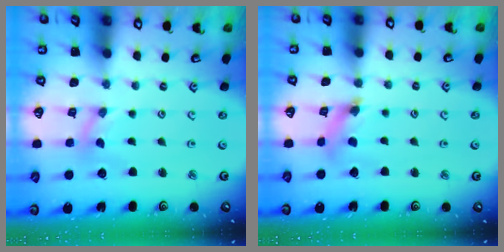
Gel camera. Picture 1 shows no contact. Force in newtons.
{"total": 3.6, "press": 3.6, "slide": 0.6}